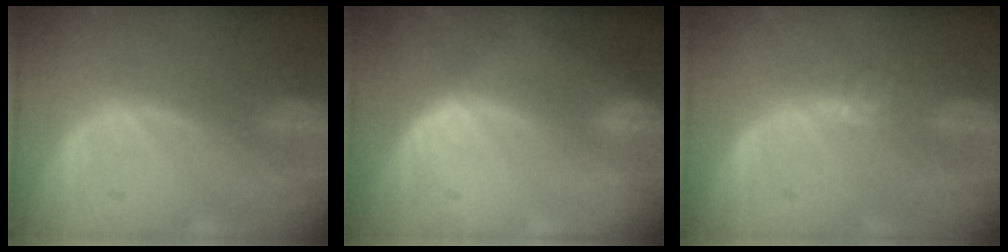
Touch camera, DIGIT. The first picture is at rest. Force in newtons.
{"total": 2.3, "press": 1.6, "slide": 1.6}
{"total": 3.6, "press": 3.5, "slide": 1.0}